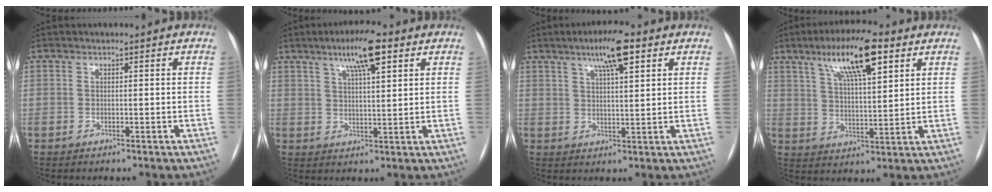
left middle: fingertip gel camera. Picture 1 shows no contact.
{"total": 8.0, "force": [4.6, 1.2, 6.4], "torque": [-0.112, 0.013, 0.074]}
{"total": 7.3, "force": [4.2, 1.1, 5.9], "torque": [-0.103, 0.012, 0.067]}
{"total": 11.9, "force": [6.6, 2.4, 9.6], "torque": [-0.170, 0.016, 0.112]}